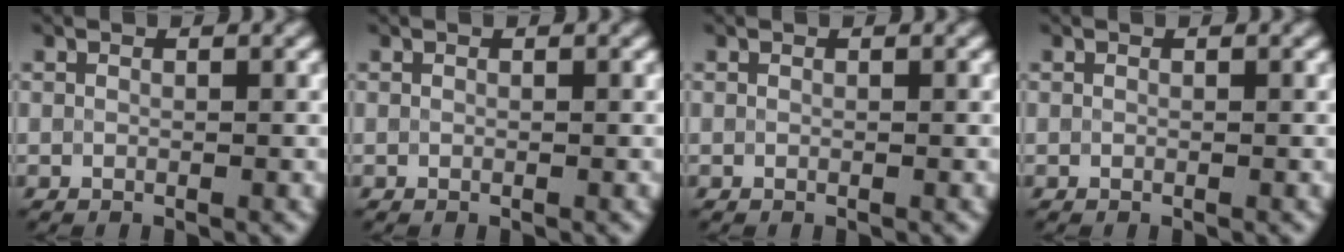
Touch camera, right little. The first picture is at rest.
{"total": 0.0}
{"total": 0.0}
{"total": 0.0}